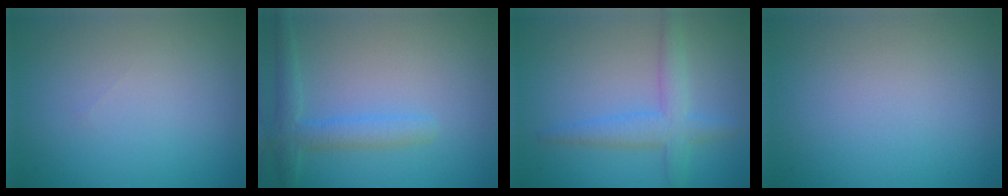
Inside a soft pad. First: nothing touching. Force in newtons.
{"total": 2.6, "press": 2.6, "slide": 0.2}
{"total": 3.3, "press": 3.3, "slide": 0.2}
{"total": 0.0}